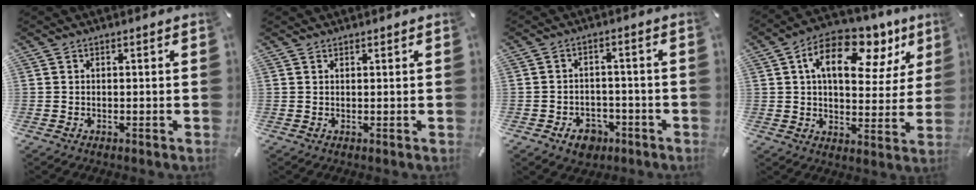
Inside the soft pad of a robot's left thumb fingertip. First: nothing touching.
{"total": 0.5, "force": [0.5, 0.2, 0.0], "torque": [0.000, 0.000, 0.009]}
{"total": 6.1, "force": [-3.3, 4.4, 2.6], "torque": [-0.055, 0.015, -0.061]}
{"total": 15.9, "force": [7.6, 9.3, 10.3], "torque": [-0.158, -0.032, 0.127]}